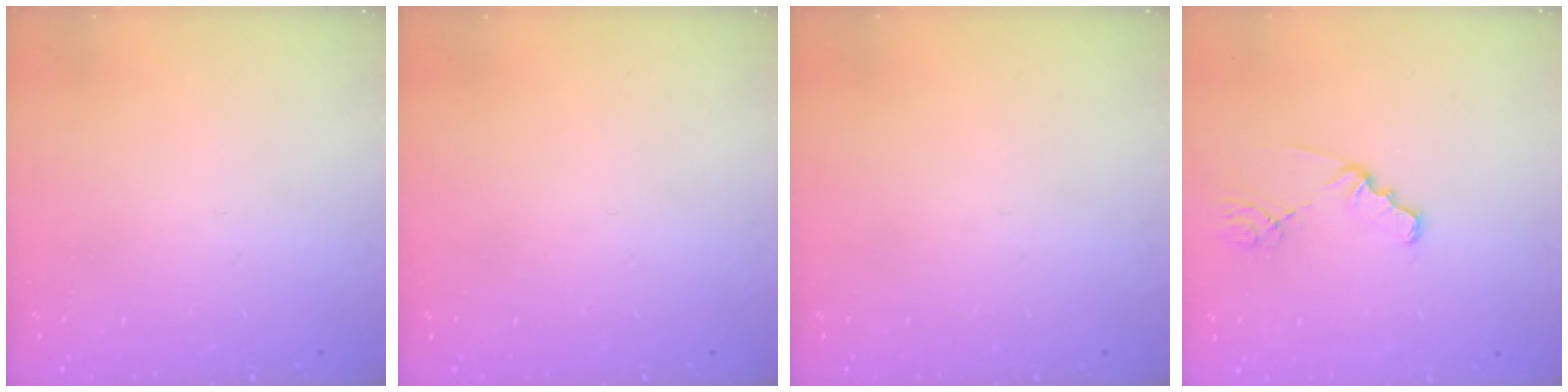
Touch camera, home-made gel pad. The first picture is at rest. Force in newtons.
{"total": 0.0}
{"total": 0.0}
{"total": 1.9, "press": 1.9, "slide": 0.3}